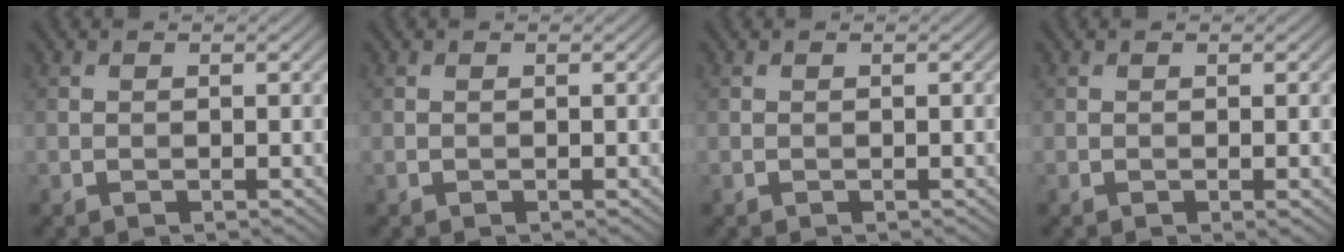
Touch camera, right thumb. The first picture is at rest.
{"total": 0.0}
{"total": 0.0}
{"total": 0.9, "force": [-0.1, 0.0, 0.9], "torque": [-0.015, -0.002, -0.003]}